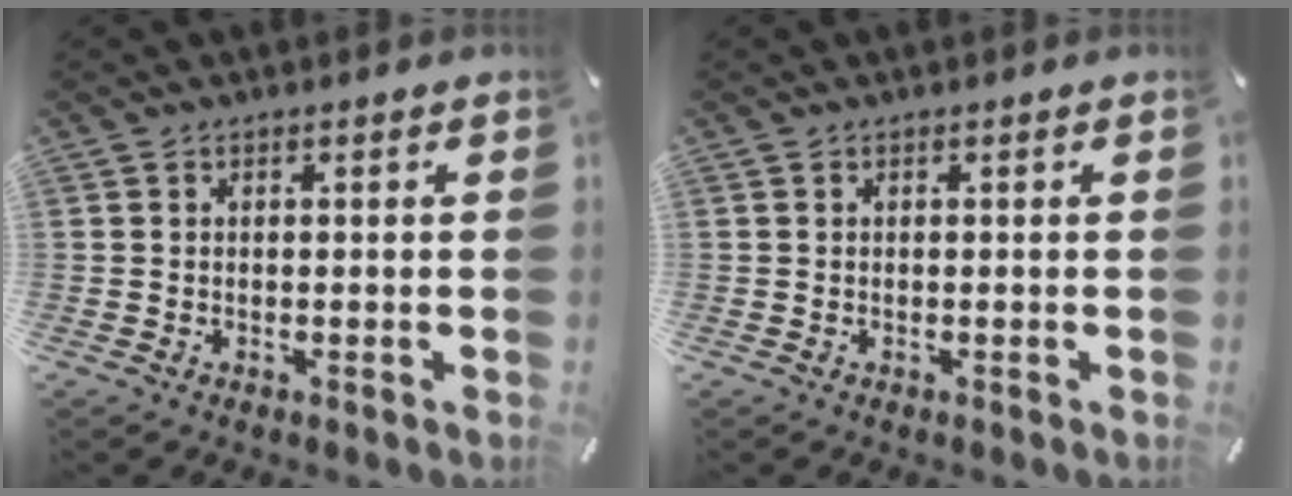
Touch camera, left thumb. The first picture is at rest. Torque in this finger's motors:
{"motor_torque": [0.00, 0.00, 0.00, 0.03, 0.00]}